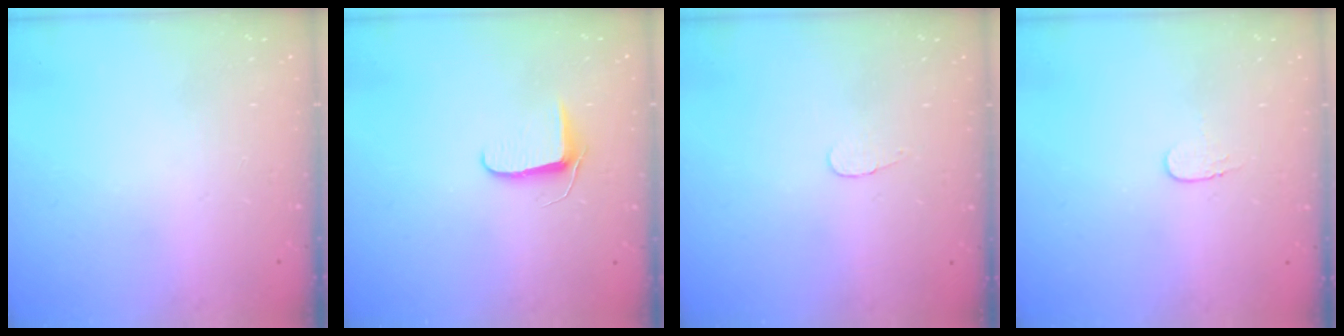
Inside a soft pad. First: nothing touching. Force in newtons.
{"total": 6.4, "press": 6.3, "slide": 0.8}
{"total": 2.8, "press": 2.8, "slide": 0.3}
{"total": 3.4, "press": 3.4, "slide": 0.4}